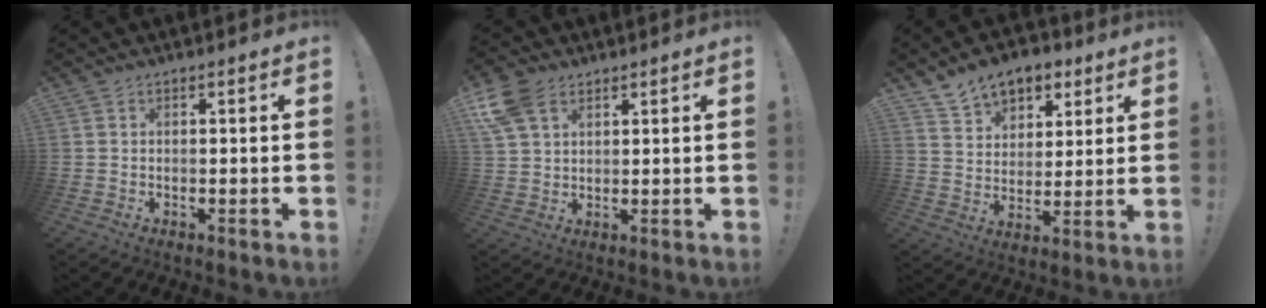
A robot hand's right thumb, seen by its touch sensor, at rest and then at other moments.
{"total": 9.6, "force": [4.9, 6.1, 5.5], "torque": [-0.118, -0.008, 0.097]}
{"total": 11.6, "force": [8.1, 7.3, 3.9], "torque": [-0.057, -0.053, 0.152]}